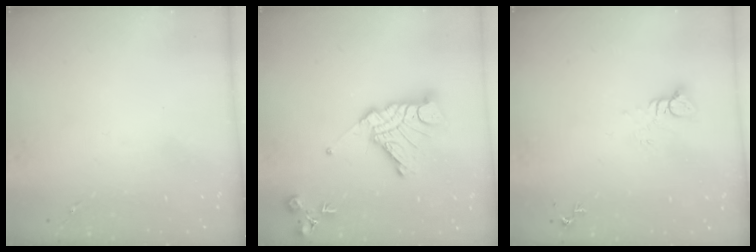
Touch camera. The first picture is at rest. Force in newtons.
{"total": 16.4, "press": 16.3, "slide": 1.4}
{"total": 5.6, "press": 5.6, "slide": 0.4}